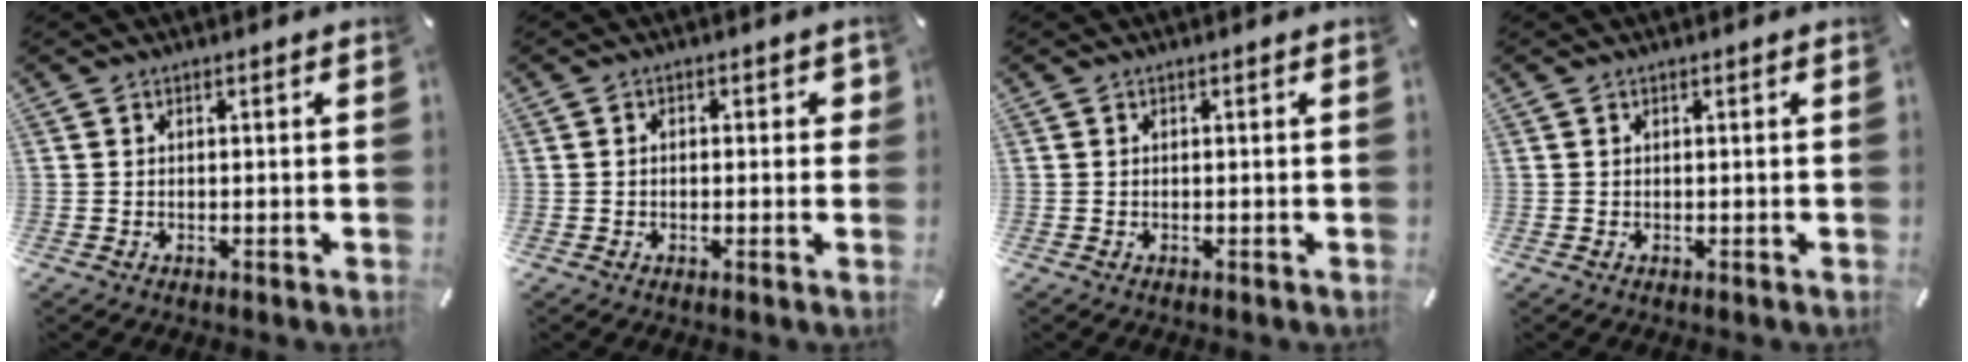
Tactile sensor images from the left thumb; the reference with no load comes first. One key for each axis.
{"total": 2.1, "fx": -0.5, "fy": 1.5, "fz": 1.4, "tx": -0.017, "ty": 0.006, "tz": -0.012}
{"total": 0.0}
{"total": 0.0}